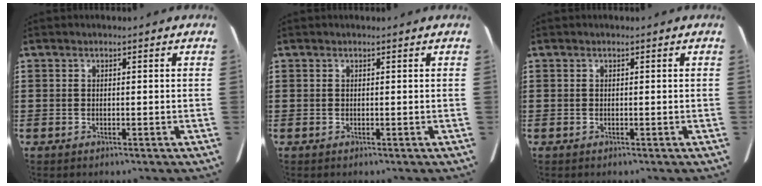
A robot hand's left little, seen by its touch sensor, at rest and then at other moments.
{"total": 0.0}
{"total": 0.0}